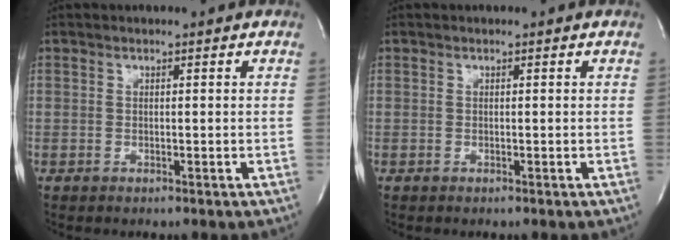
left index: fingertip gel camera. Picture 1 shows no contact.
{"total": 0.0}